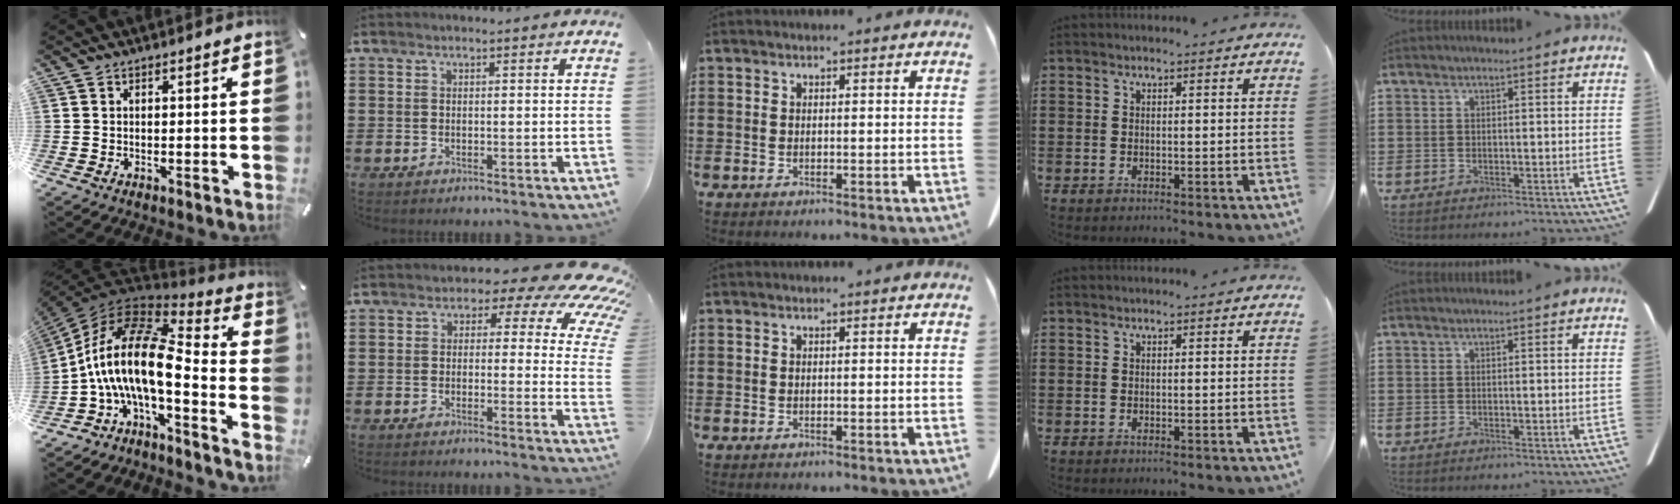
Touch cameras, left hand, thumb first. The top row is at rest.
{"thumb": {"total": 18.6, "force": [-2.0, 7.5, 16.8], "torque": [-0.365, -0.020, -0.043]}, "index": {"total": 7.0, "force": [4.3, 3.3, 4.5], "torque": [-0.068, -0.030, 0.064]}}